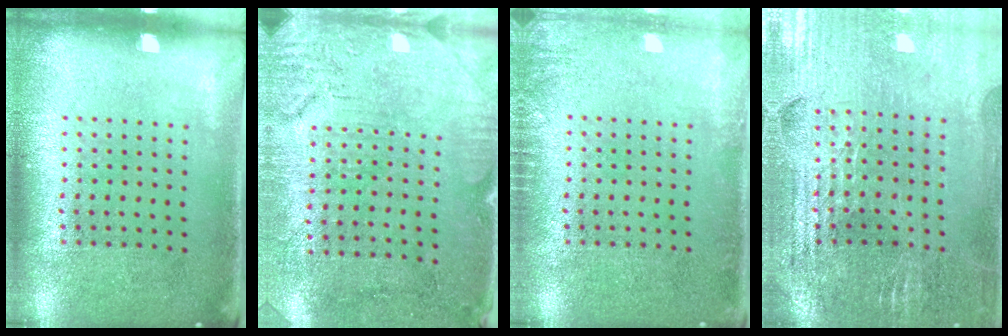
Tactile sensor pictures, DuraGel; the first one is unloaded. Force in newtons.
{"total": 3.1, "press": 2.6, "slide": 1.6}
{"total": 1.4, "press": 1.4, "slide": 0.3}
{"total": 2.9, "press": 2.9, "slide": 0.5}